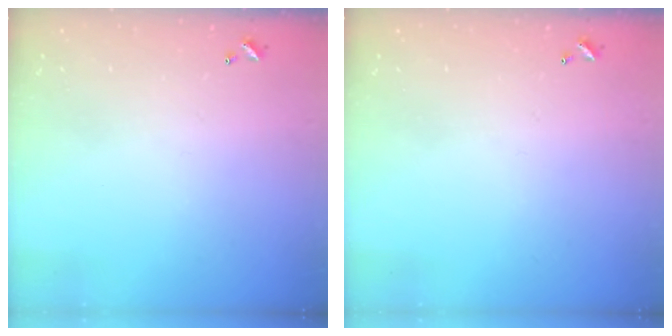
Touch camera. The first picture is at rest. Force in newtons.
{"total": 0.0}